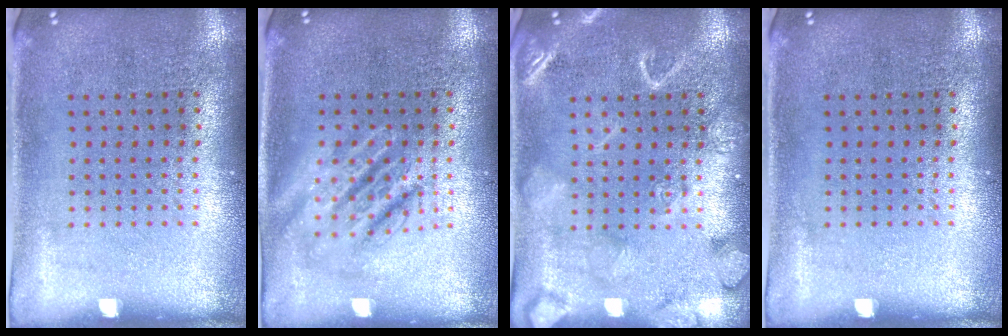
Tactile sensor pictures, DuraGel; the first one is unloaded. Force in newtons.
{"total": 2.4, "press": 2.4, "slide": 0.3}
{"total": 3.6, "press": 3.6, "slide": 0.5}
{"total": 0.0}